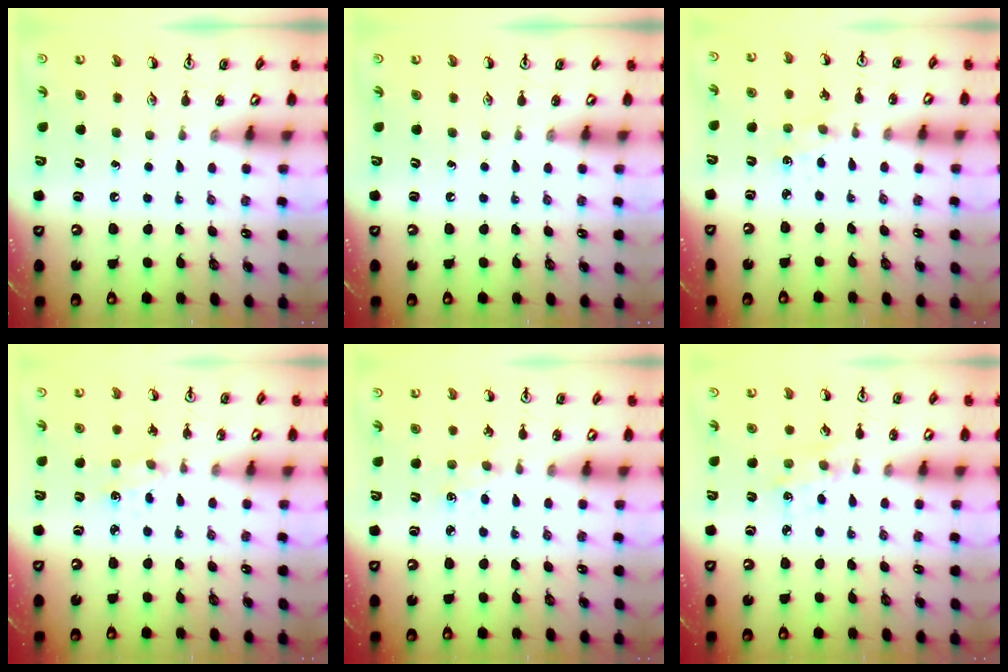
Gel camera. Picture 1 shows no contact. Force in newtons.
{"total": 0.0}
{"total": 1.9, "press": 1.9, "slide": 0.2}
{"total": 2.7, "press": 2.7, "slide": 0.3}
{"total": 2.0, "press": 2.0, "slide": 0.3}
{"total": 1.1, "press": 1.1, "slide": 0.1}